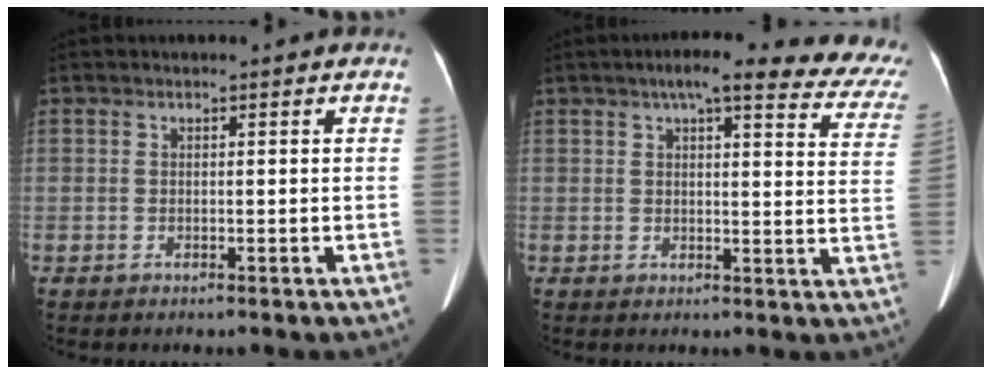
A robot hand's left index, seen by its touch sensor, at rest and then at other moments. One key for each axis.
{"total": 19.4, "fx": 16.4, "fy": 3.7, "fz": 9.6, "tx": -0.099, "ty": -0.007, "tz": 0.170}